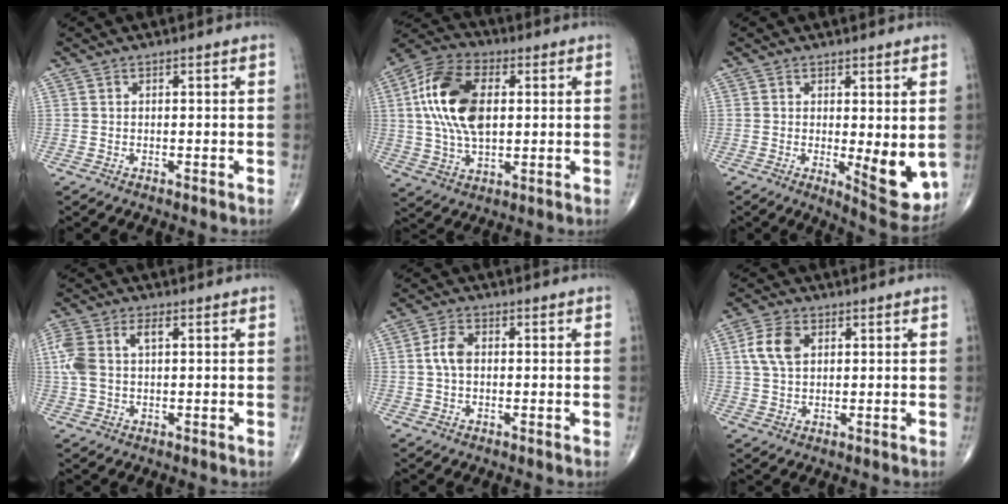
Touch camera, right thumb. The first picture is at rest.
{"total": 16.3, "force": [2.5, 9.2, 13.2], "torque": [-0.257, 0.012, 0.042]}
{"total": 8.3, "force": [-0.3, 2.8, 7.8], "torque": [-0.094, -0.022, 0.005]}
{"total": 8.5, "force": [1.8, 4.8, 6.7], "torque": [-0.175, 0.024, 0.037]}
{"total": 4.1, "force": [0.2, 2.5, 3.2], "torque": [-0.069, 0.009, -0.002]}
{"total": 6.4, "force": [1.8, 4.1, 4.6], "torque": [-0.092, 0.002, 0.033]}